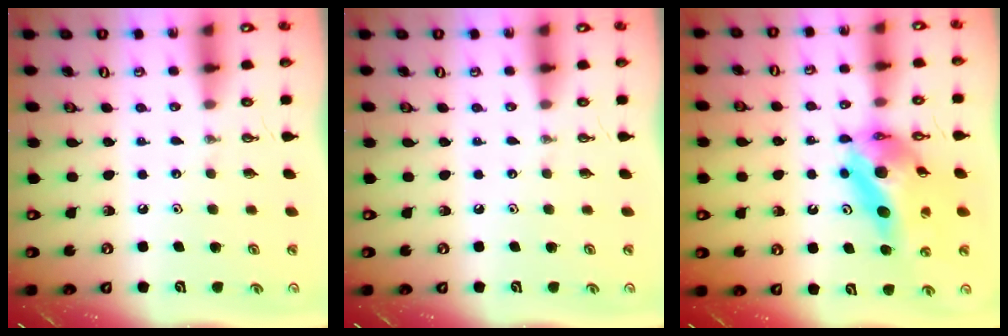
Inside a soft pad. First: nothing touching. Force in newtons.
{"total": 0.0}
{"total": 16.0, "press": 15.9, "slide": 1.7}